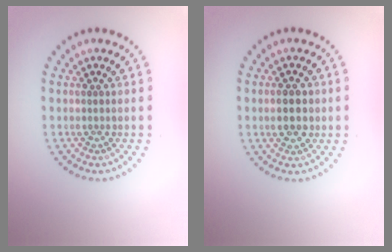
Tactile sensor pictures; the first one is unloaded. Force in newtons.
{"total": 3.2, "press": 3.2, "slide": 0.0}